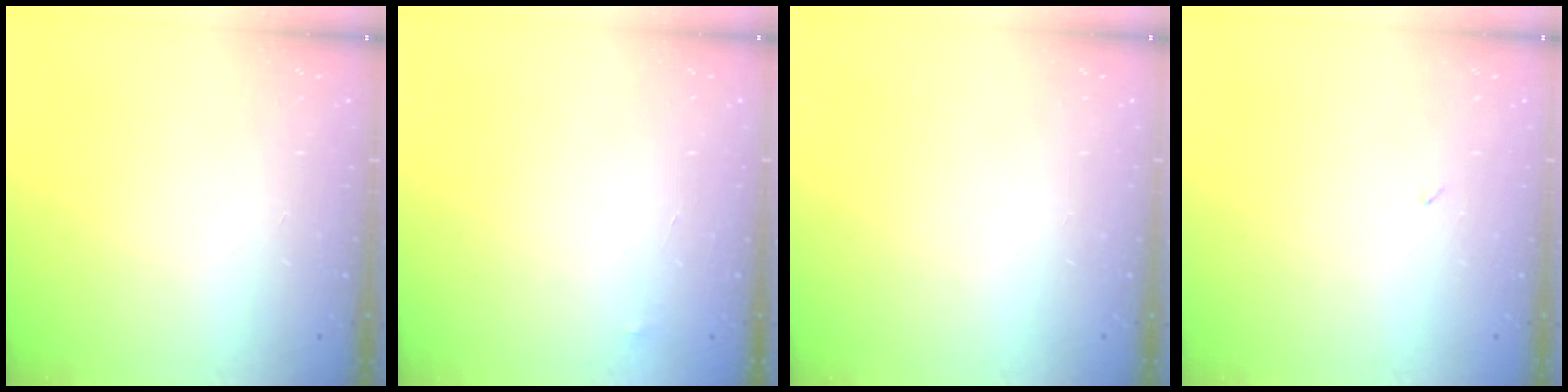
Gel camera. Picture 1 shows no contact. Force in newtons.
{"total": 4.0, "press": 4.0, "slide": 0.2}
{"total": 0.0}
{"total": 2.2, "press": 2.1, "slide": 0.9}